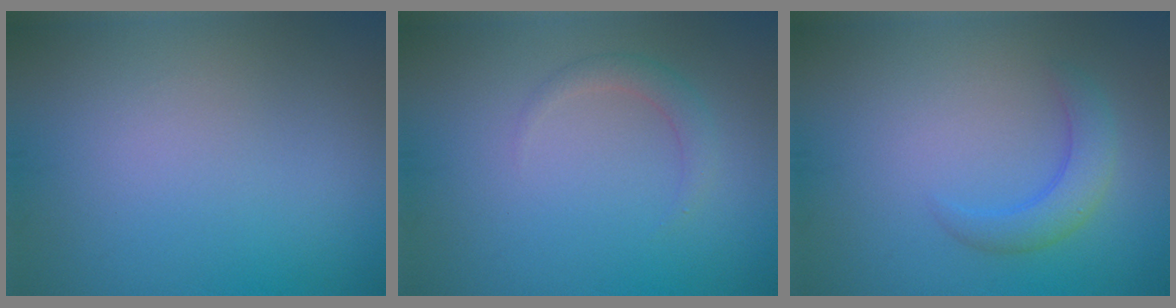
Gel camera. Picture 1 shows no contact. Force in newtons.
{"total": 1.6, "press": 1.6, "slide": 0.1}
{"total": 2.7, "press": 2.7, "slide": 0.1}